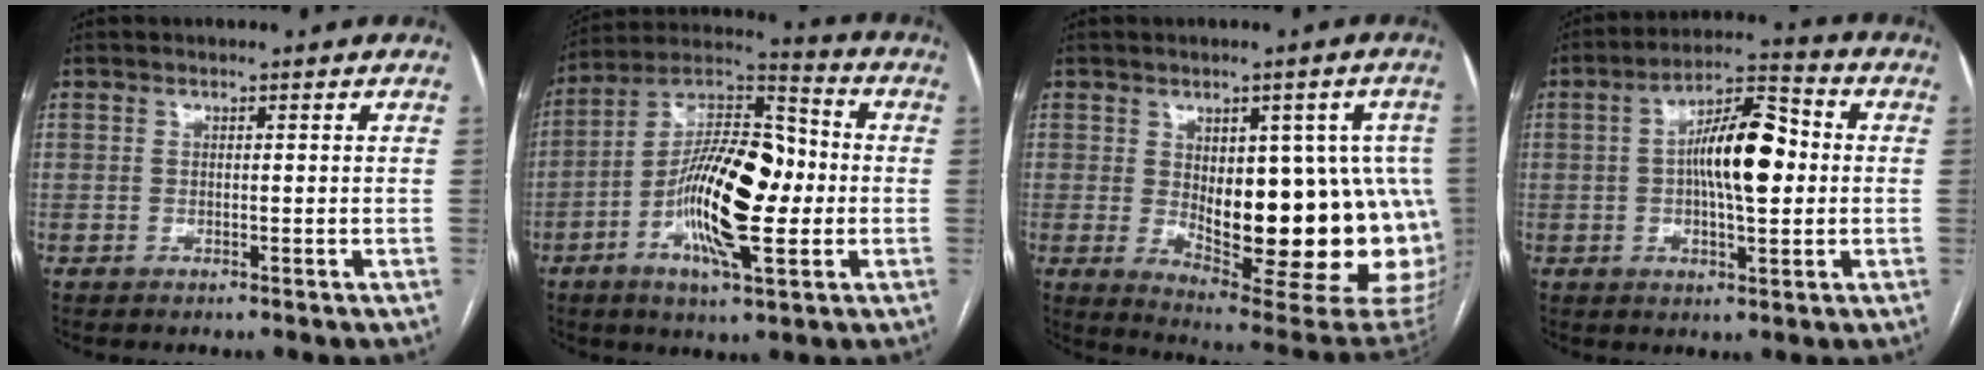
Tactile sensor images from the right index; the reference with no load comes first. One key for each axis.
{"total": 18.1, "fx": -3.1, "fy": 5.4, "fz": 16.9, "tx": -0.311, "ty": 0.017, "tz": -0.055}
{"total": 22.3, "fx": -1.1, "fy": 8.6, "fz": 20.5, "tx": -0.190, "ty": 0.012, "tz": 0.017}
{"total": 11.5, "fx": 0.5, "fy": 3.6, "fz": 11.0, "tx": -0.192, "ty": 0.025, "tz": 0.005}